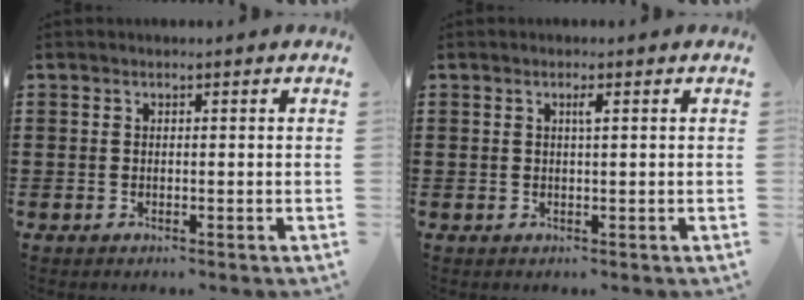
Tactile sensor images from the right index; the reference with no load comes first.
{"total": 1.1, "force": [0.4, 0.0, 1.1], "torque": [-0.021, 0.000, 0.007]}